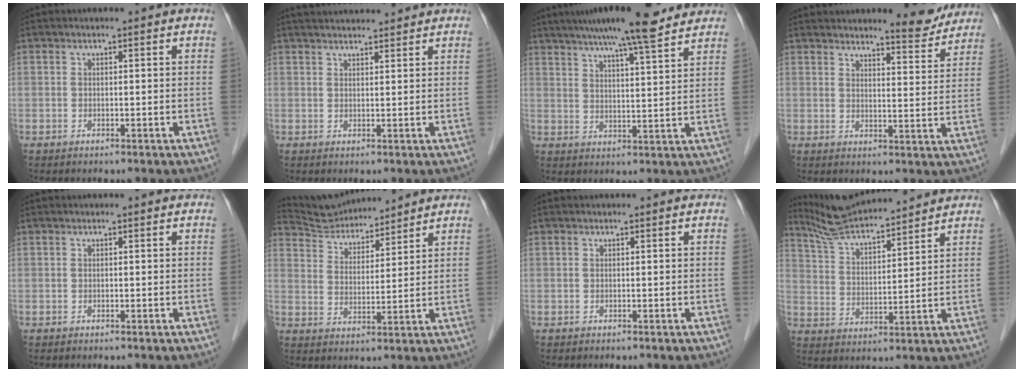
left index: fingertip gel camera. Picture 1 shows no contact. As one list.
[{"total": 7.1, "force": [6.7, 0.9, 2.2], "torque": [-0.035, 0.030, 0.095]}, {"total": 14.7, "force": [12.0, 1.2, 8.4], "torque": [-0.130, 0.024, 0.169]}, {"total": 6.9, "force": [6.5, 1.2, 1.7], "torque": [-0.019, -0.020, 0.076]}, {"total": 0.0}, {"total": 9.0, "force": [8.9, 1.3, 1.2], "torque": [-0.031, 0.017, 0.166]}, {"total": 0.0}, {"total": 12.8, "force": [12.0, 0.7, 4.2], "torque": [-0.083, 0.019, 0.209]}]